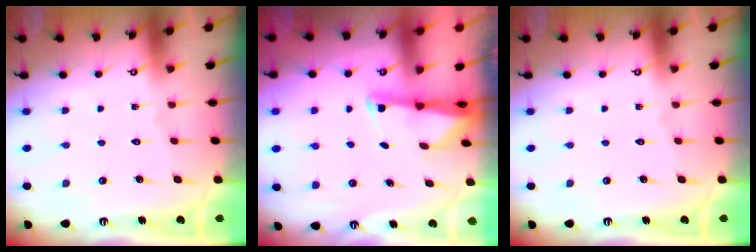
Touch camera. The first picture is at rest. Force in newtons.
{"total": 1.9, "press": 1.9, "slide": 0.4}
{"total": 0.0}